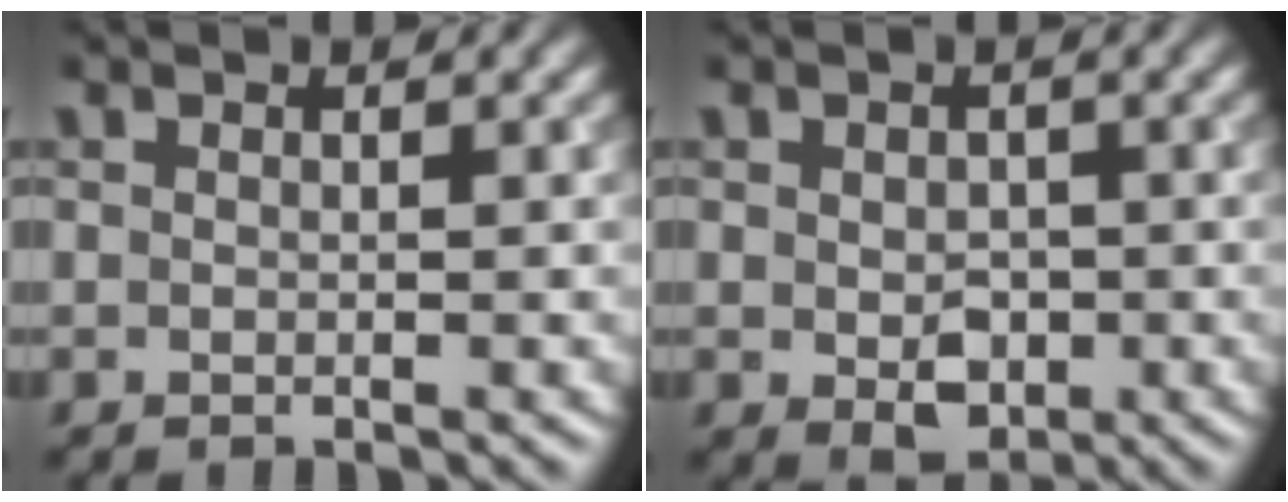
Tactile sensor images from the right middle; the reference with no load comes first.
{"total": 3.1, "force": [-0.6, 2.2, 2.1], "torque": [-0.032, -0.008, -0.006]}